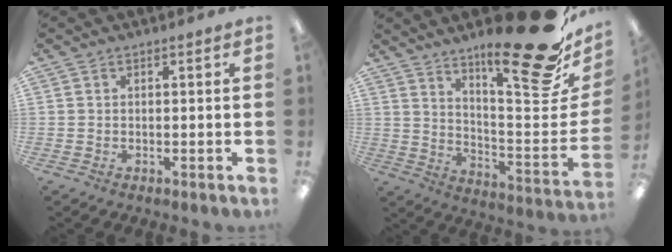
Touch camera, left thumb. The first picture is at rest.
{"total": 25.0, "force": [17.7, 6.1, 16.6], "torque": [-0.225, -0.130, 0.282]}